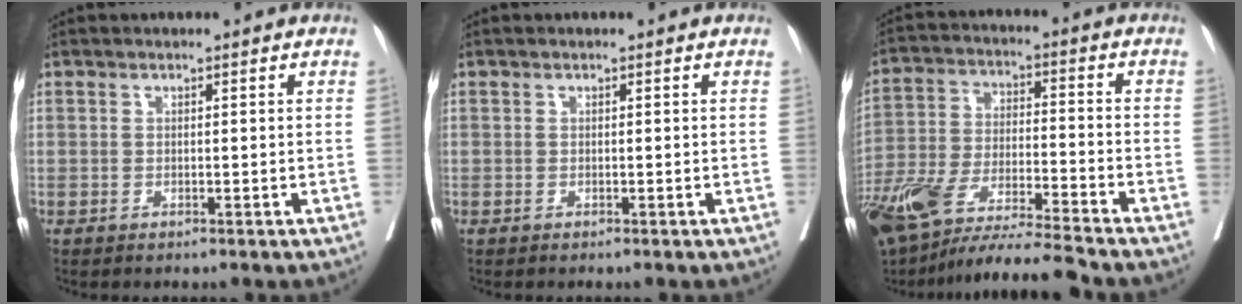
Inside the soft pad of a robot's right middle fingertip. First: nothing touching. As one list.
[{"total": 0.0}, {"total": 17.2, "force": [-14.5, 0.2, 9.2], "torque": [-0.196, -0.030, -0.265]}]